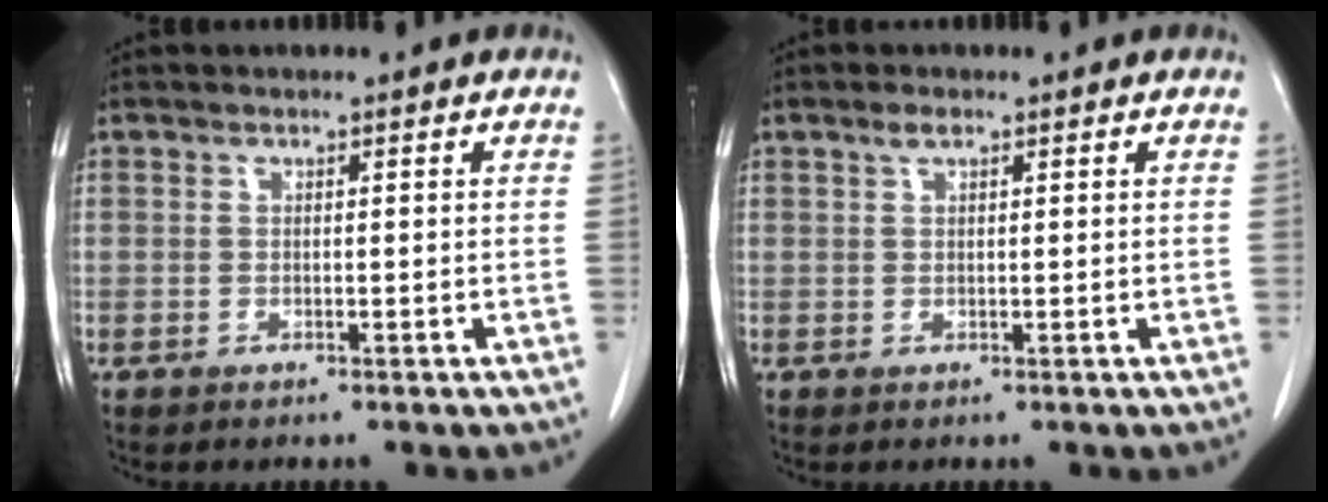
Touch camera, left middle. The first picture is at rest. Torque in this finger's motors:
{"motor_torque": [0.50, -0.46, -0.04, 0.02]}